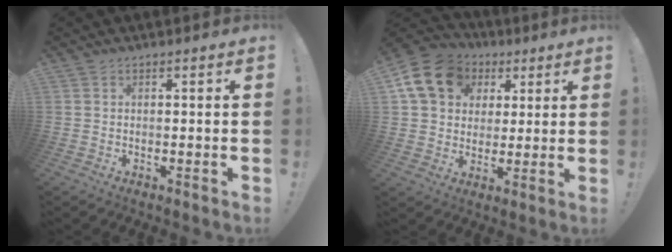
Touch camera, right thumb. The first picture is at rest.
{"total": 16.4, "force": [6.3, 12.9, 7.9], "torque": [-0.116, -0.021, 0.128]}